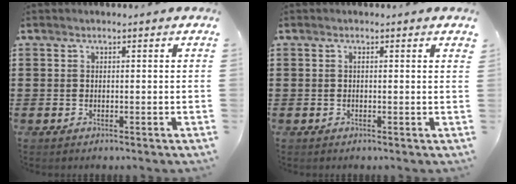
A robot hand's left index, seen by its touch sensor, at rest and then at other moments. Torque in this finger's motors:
{"motor_torque": [0.00, 0.00, 0.00, 0.00]}